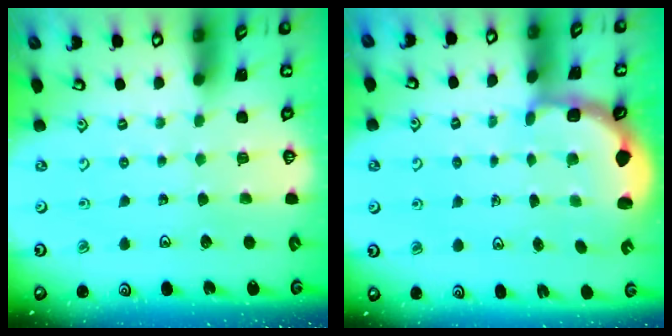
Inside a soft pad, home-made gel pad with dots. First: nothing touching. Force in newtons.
{"total": 2.5, "press": 2.2, "slide": 1.2}